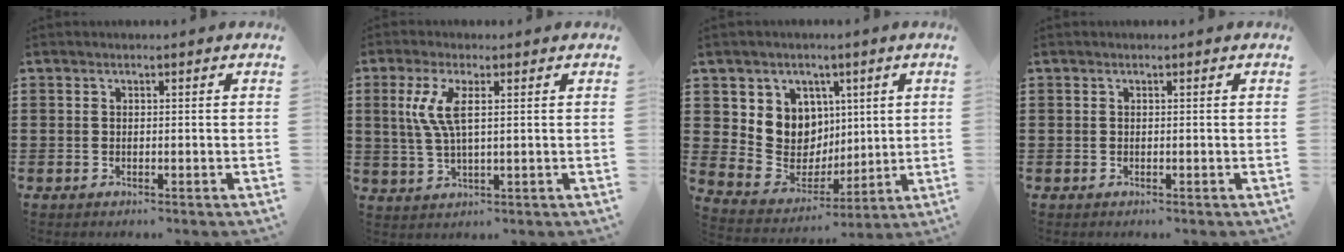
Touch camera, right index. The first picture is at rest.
{"total": 5.7, "force": [1.5, 1.6, 5.2], "torque": [-0.123, -0.002, 0.019]}
{"total": 8.7, "force": [2.5, 8.2, 1.5], "torque": [-0.063, -0.027, 0.055]}
{"total": 0.0}